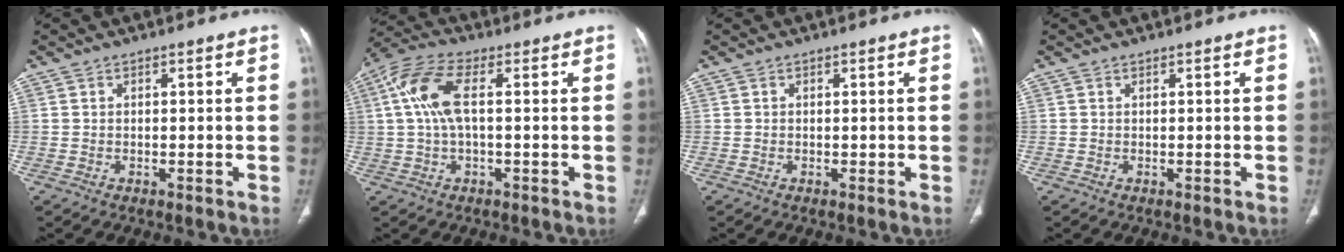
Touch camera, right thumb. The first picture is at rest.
{"total": 9.3, "force": [1.3, 3.7, 8.4], "torque": [-0.203, 0.027, 0.022]}
{"total": 0.0}
{"total": 0.0}